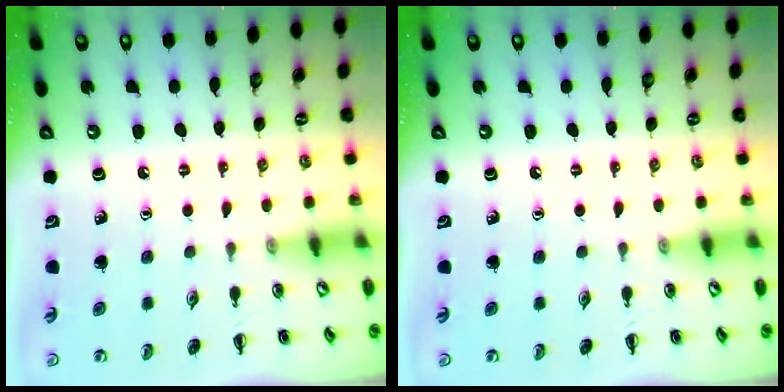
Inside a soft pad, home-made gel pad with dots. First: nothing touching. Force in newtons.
{"total": 0.0}